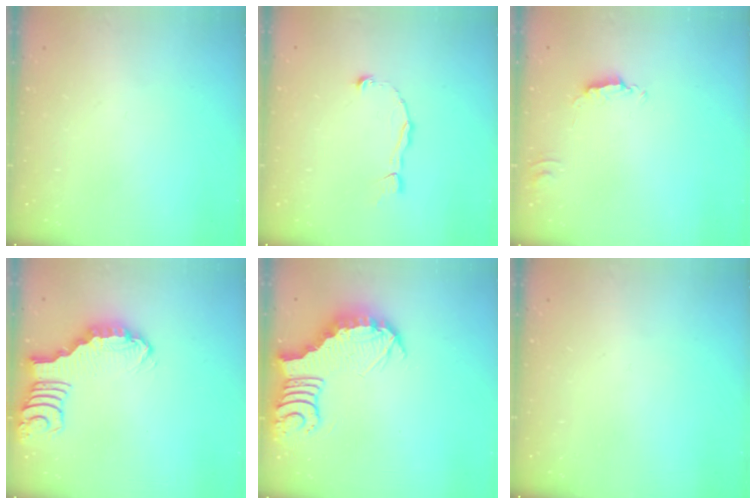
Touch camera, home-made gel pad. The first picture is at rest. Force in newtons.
{"total": 2.5, "press": 2.5, "slide": 0.2}
{"total": 2.0, "press": 2.0, "slide": 0.2}
{"total": 2.7, "press": 2.7, "slide": 0.4}
{"total": 6.0, "press": 5.9, "slide": 0.7}
{"total": 0.0}